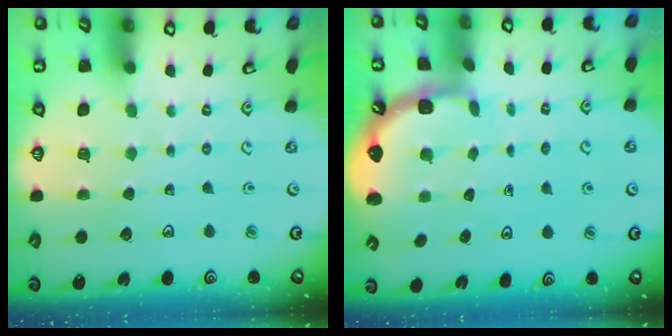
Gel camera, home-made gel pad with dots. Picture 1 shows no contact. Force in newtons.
{"total": 1.3, "press": 1.2, "slide": 0.1}